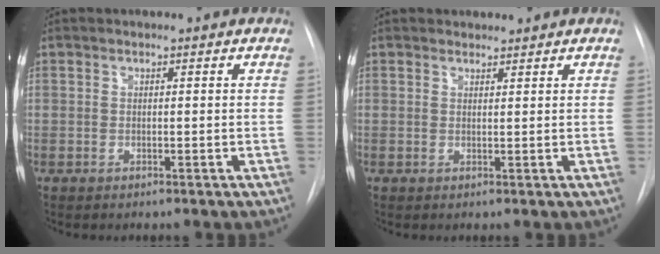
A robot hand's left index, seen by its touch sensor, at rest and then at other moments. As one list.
[{"total": 1.3, "force": [1.3, 0.4, -0.1], "torque": [0.000, 0.006, 0.021]}]